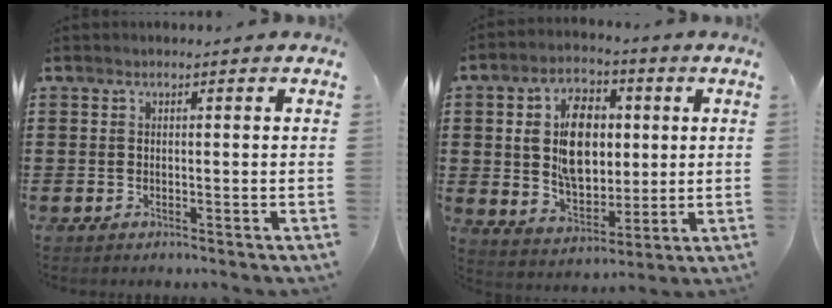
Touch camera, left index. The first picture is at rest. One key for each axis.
{"total": 10.7, "fx": 1.9, "fy": 7.1, "fz": 7.9, "tx": -0.160, "ty": 0.015, "tz": 0.032}